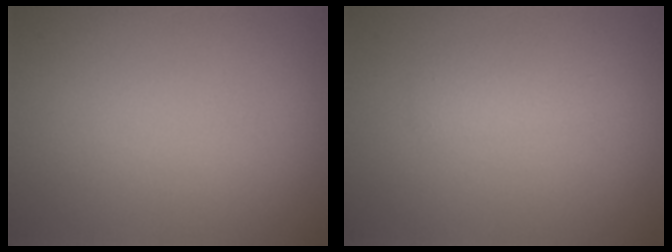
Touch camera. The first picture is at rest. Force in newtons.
{"total": 1.3, "press": 1.3, "slide": 0.0}